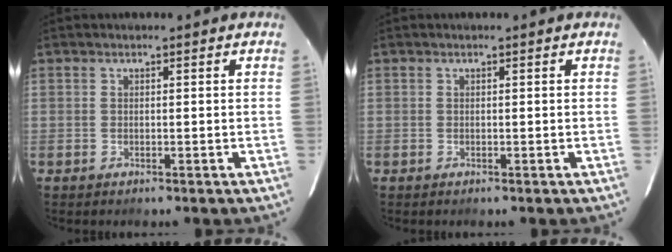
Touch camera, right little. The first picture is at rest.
{"total": 0.0}